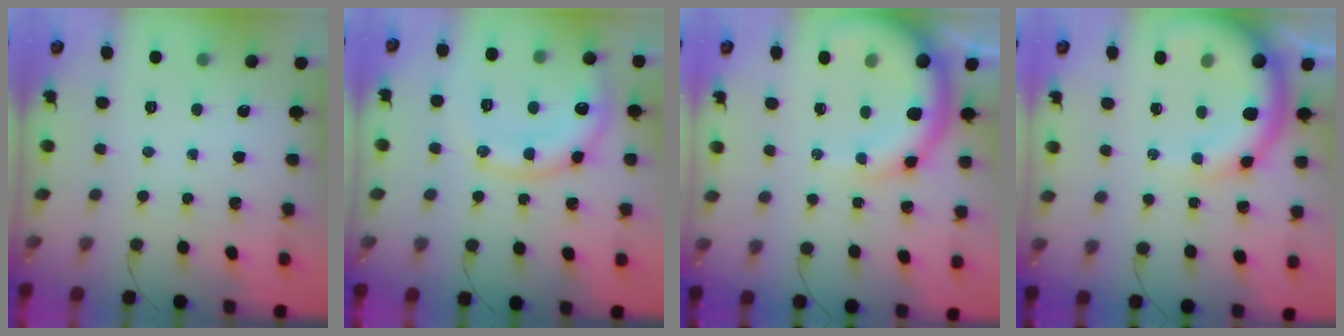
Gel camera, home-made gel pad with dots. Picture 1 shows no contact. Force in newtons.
{"total": 14.9, "press": 14.9, "slide": 1.1}
{"total": 15.0, "press": 14.6, "slide": 3.8}
{"total": 15.0, "press": 14.6, "slide": 3.8}